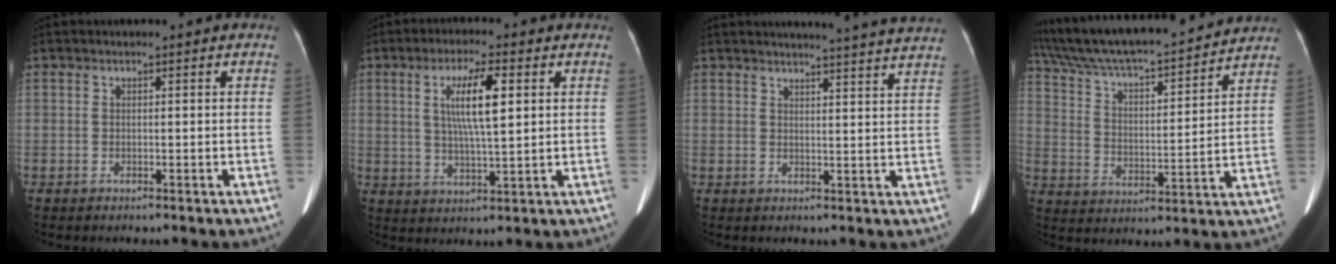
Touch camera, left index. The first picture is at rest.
{"total": 7.5, "force": [1.8, 0.9, 7.3], "torque": [-0.135, -0.002, 0.037]}
{"total": 14.7, "force": [14.1, -1.4, 4.0], "torque": [-0.052, -0.066, 0.151]}
{"total": 22.2, "force": [20.1, 2.2, 9.2], "torque": [-0.167, 0.008, 0.309]}